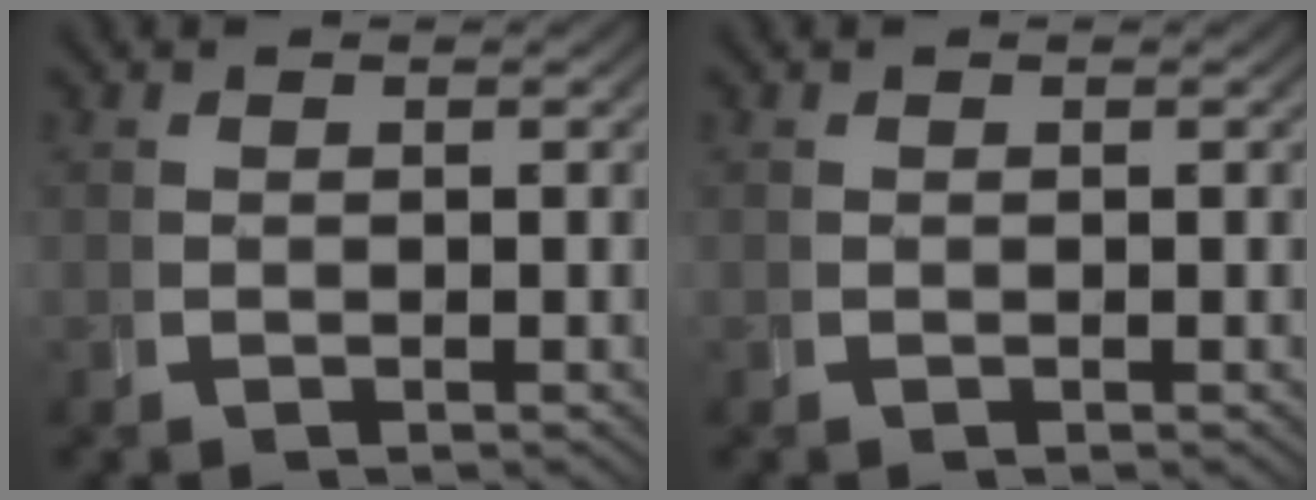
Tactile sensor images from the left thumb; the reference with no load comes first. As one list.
[{"total": 0.0}]